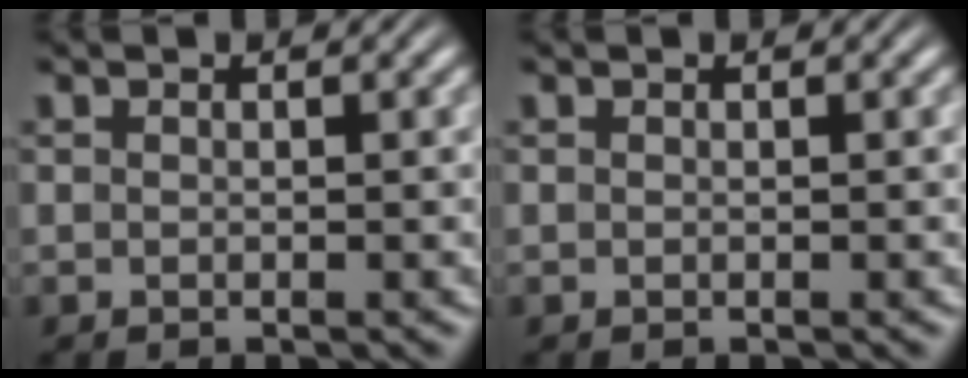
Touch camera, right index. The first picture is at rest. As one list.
[{"total": 0.0}]